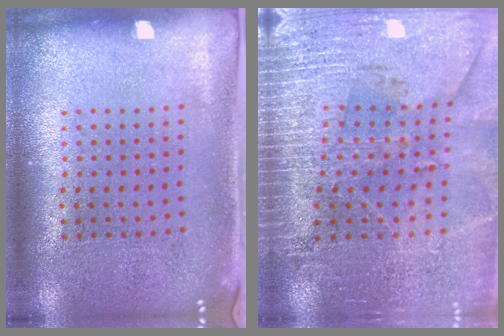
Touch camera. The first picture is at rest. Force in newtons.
{"total": 3.1, "press": 3.1, "slide": 0.2}